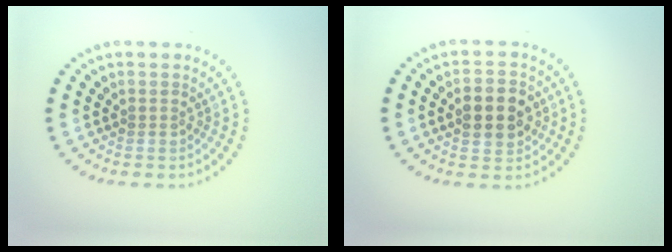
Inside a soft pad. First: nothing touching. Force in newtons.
{"total": 3.8, "press": 3.8, "slide": 0.3}